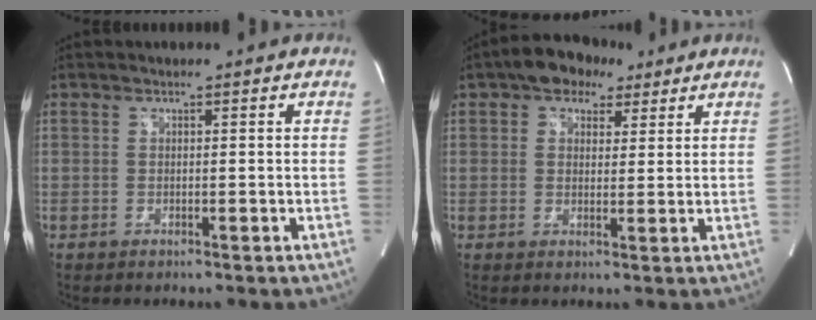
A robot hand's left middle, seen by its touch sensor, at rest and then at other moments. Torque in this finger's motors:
{"motor_torque": [0.56, -0.38, 0.05, 0.06]}